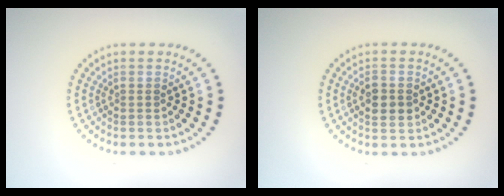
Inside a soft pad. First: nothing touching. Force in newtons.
{"total": 2.7, "press": 2.7, "slide": 0.2}